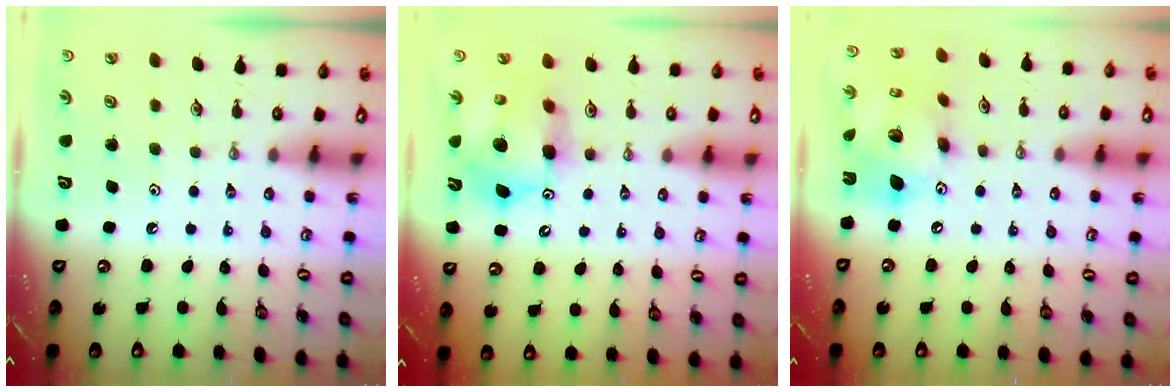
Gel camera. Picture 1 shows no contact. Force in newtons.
{"total": 12.9, "press": 12.9, "slide": 1.0}
{"total": 16.9, "press": 16.8, "slide": 1.5}